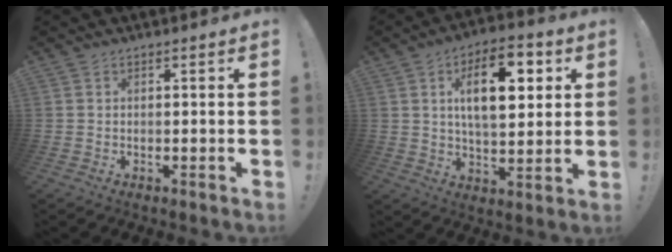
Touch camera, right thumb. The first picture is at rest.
{"total": 15.8, "force": [5.2, 7.7, 12.8], "torque": [-0.180, -0.002, 0.080]}